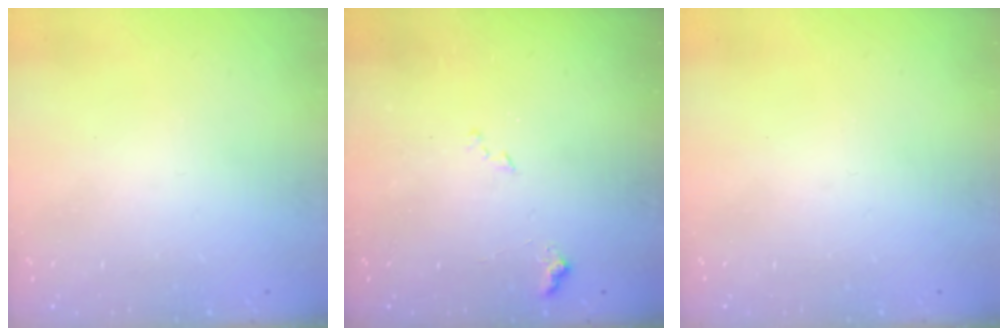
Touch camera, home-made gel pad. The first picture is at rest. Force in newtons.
{"total": 8.3, "press": 8.2, "slide": 1.0}
{"total": 0.0}